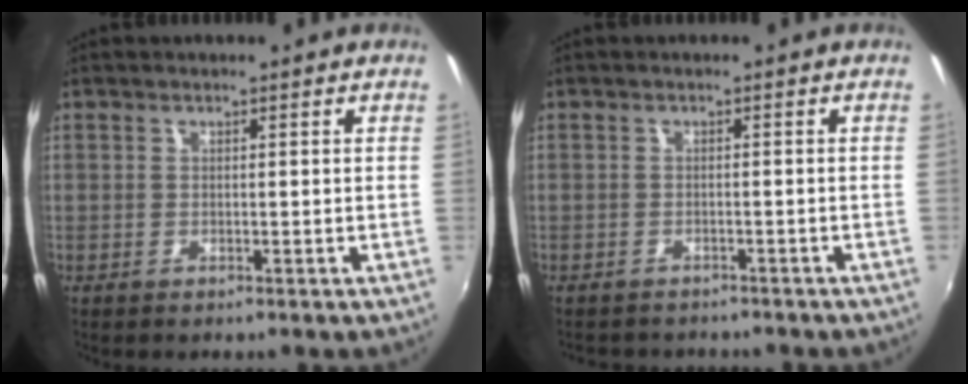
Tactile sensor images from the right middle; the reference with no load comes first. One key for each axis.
{"total": 4.9, "fx": -4.4, "fy": 1.6, "fz": 1.4, "tx": -0.035, "ty": -0.013, "tz": -0.062}